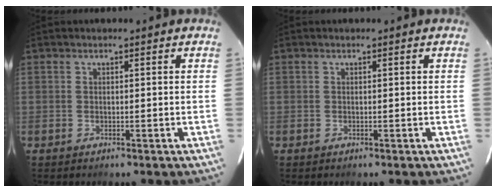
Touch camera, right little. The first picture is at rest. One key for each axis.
{"total": 0.0}